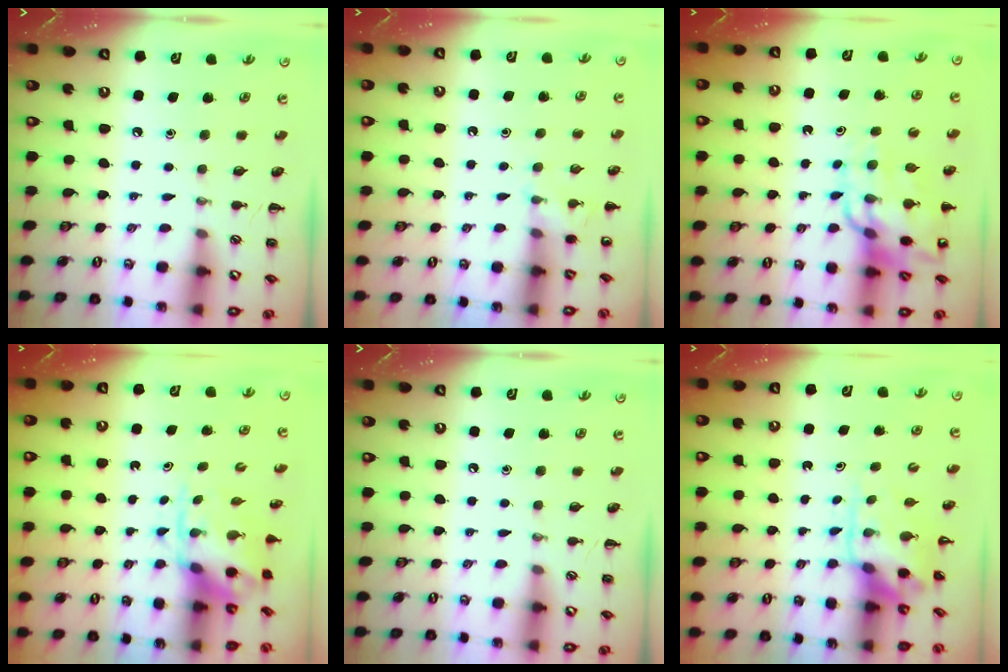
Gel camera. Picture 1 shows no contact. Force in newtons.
{"total": 4.4, "press": 4.2, "slide": 1.4}
{"total": 12.2, "press": 11.8, "slide": 3.3}
{"total": 3.9, "press": 3.8, "slide": 0.9}
{"total": 0.0}
{"total": 3.9, "press": 3.8, "slide": 0.8}